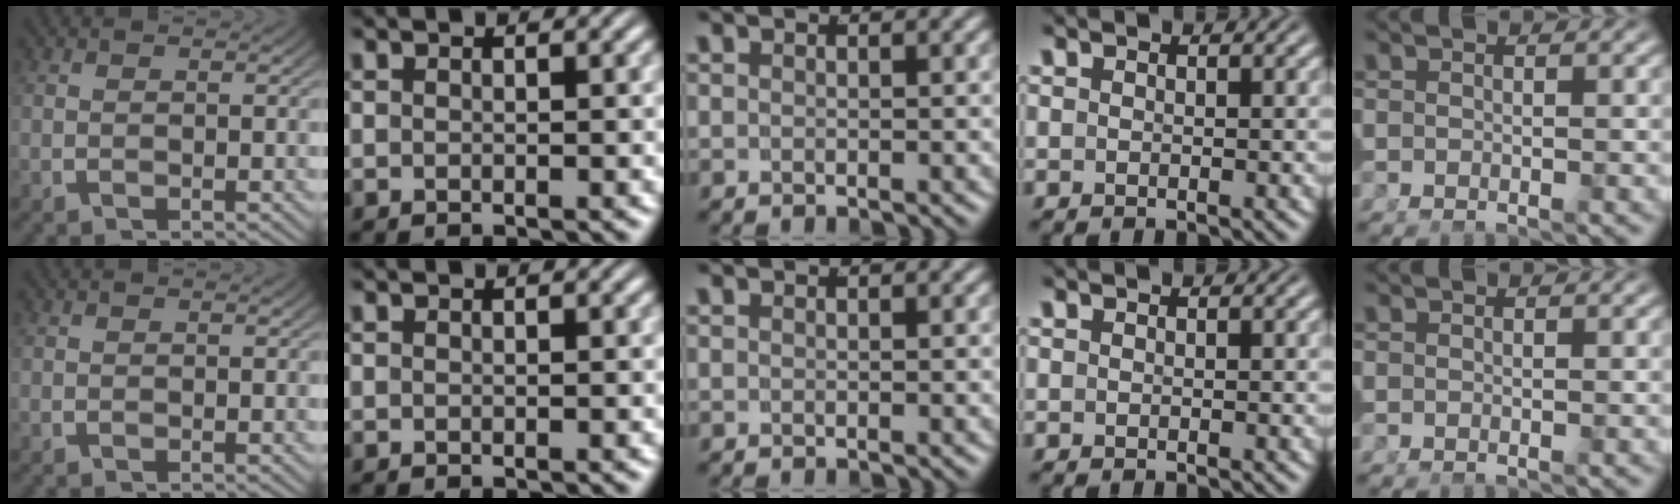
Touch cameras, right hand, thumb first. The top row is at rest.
{}